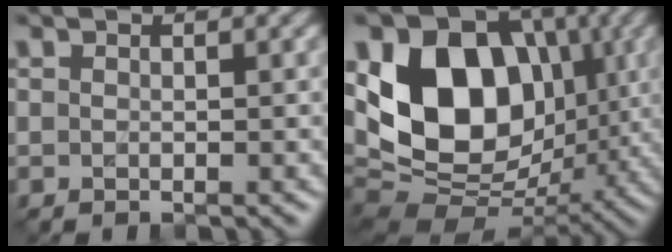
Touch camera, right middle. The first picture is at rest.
{"total": 13.4, "force": [2.0, 9.8, 8.9], "torque": [-0.143, -0.002, 0.024]}